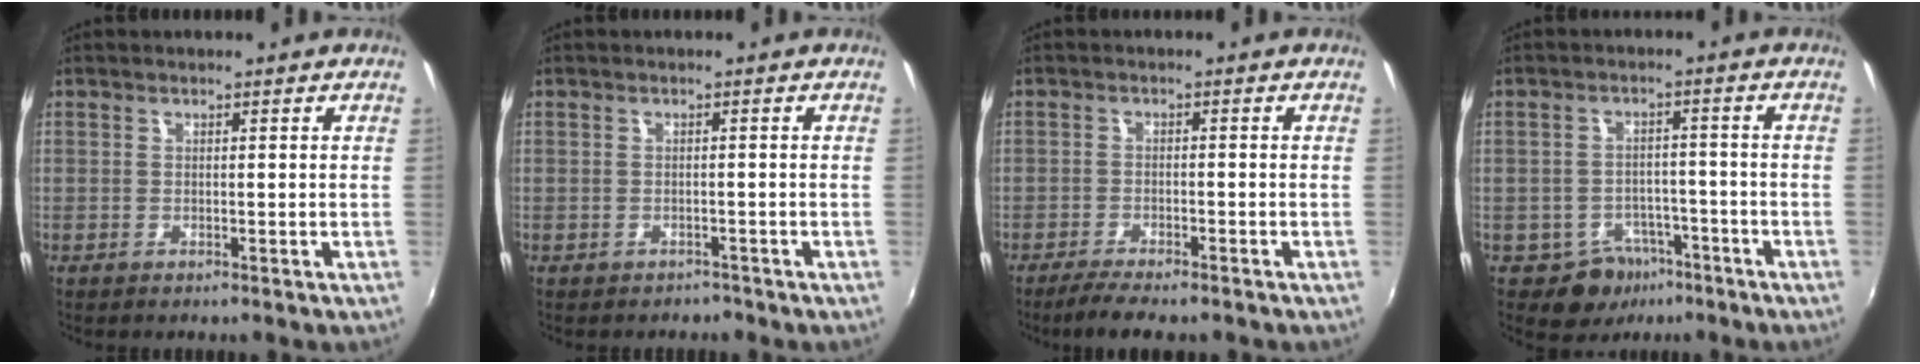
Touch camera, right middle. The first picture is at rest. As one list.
[{"total": 1.7, "force": [-1.3, 1.1, 0.0], "torque": [-0.005, -0.002, -0.017]}, {"total": 5.6, "force": [-4.6, 0.9, 3.0], "torque": [-0.074, -0.016, -0.079]}, {"total": 6.5, "force": [-4.1, 4.9, 1.2], "torque": [-0.028, 0.020, -0.048]}]